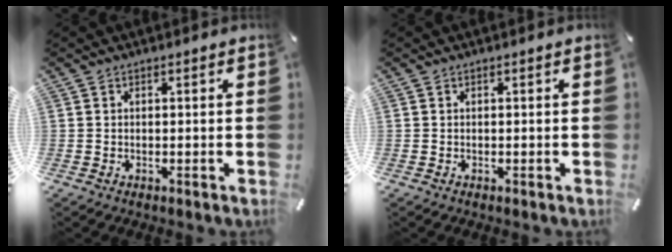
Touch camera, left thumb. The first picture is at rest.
{"total": 0.0}